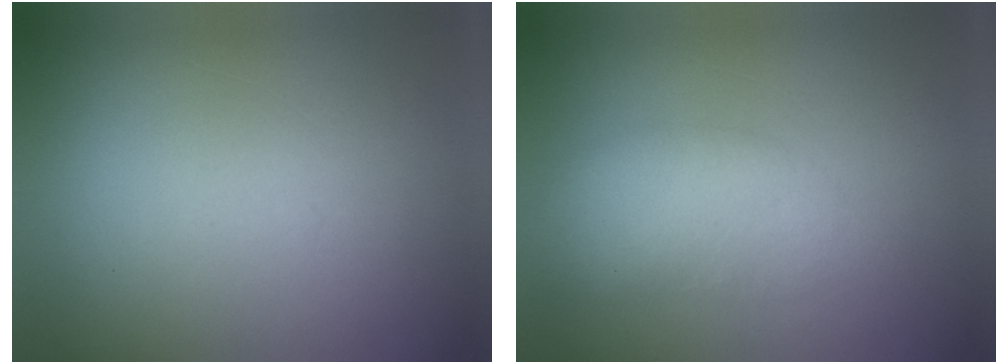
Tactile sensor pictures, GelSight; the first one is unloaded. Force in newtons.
{"total": 4.4}